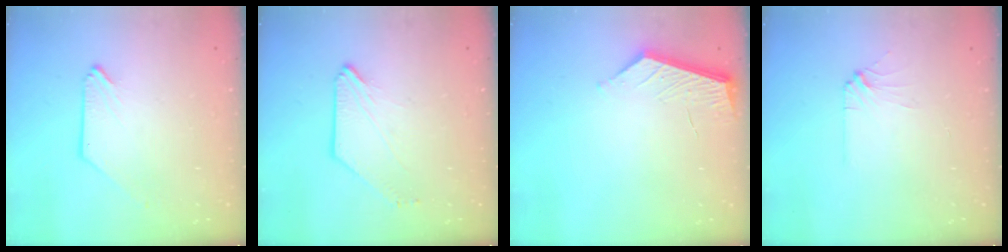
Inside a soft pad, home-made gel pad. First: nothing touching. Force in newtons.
{"total": 3.0, "press": 2.9, "slide": 0.5}
{"total": 4.2, "press": 4.2, "slide": 0.4}
{"total": 2.9, "press": 2.8, "slide": 0.5}